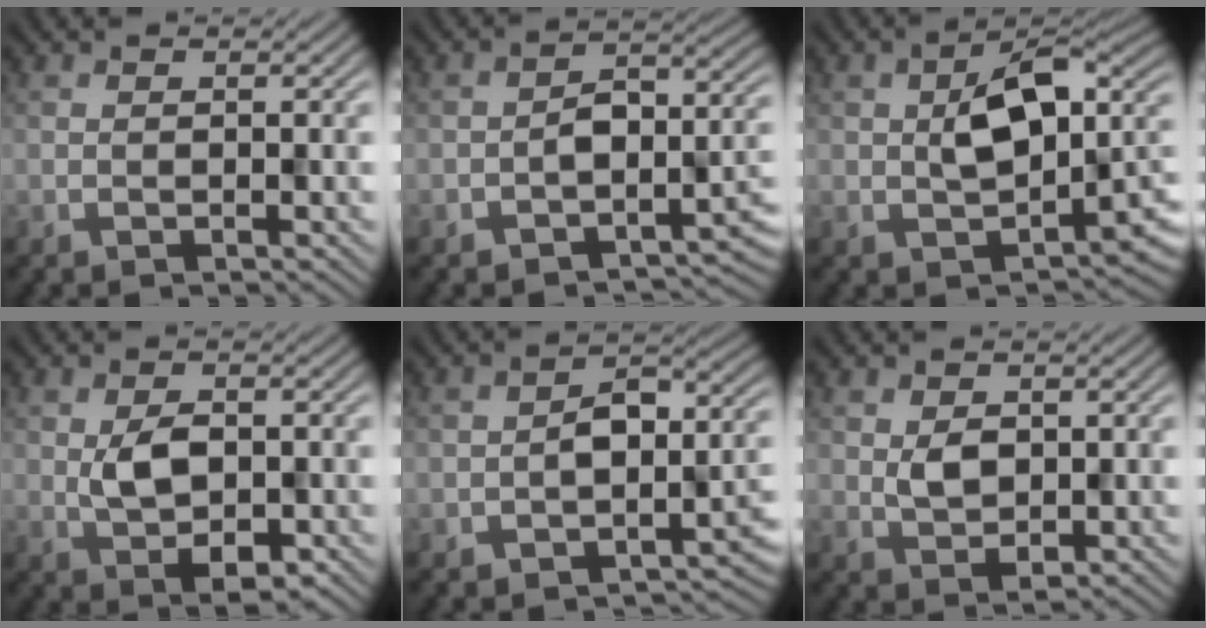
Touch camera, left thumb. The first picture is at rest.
{"total": 6.2, "force": [-2.8, 3.4, 4.4], "torque": [-0.049, -0.003, -0.051]}
{"total": 9.4, "force": [0.7, 5.3, 7.8], "torque": [-0.119, 0.003, 0.017]}
{"total": 5.2, "force": [-0.6, 2.9, 4.3], "torque": [-0.084, -0.010, -0.006]}
{"total": 6.8, "force": [-2.5, 4.0, 4.9], "torque": [-0.053, -0.005, -0.045]}
{"total": 2.6, "force": [0.5, 1.9, 1.7], "torque": [-0.036, -0.006, 0.014]}